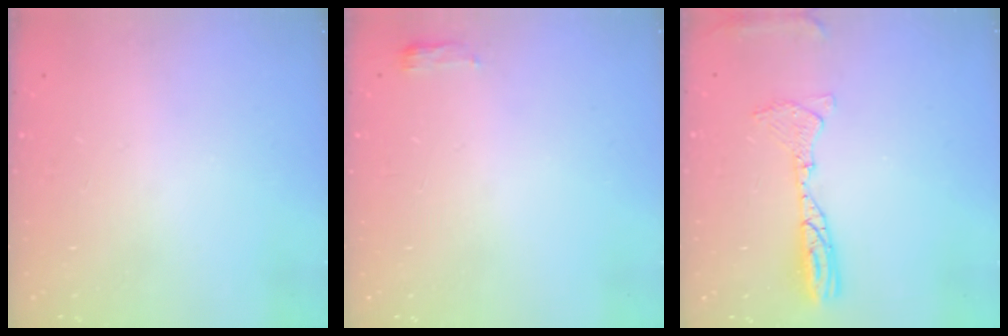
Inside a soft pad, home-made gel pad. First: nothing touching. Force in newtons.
{"total": 3.3, "press": 3.2, "slide": 1.0}
{"total": 10.6, "press": 10.4, "slide": 2.2}